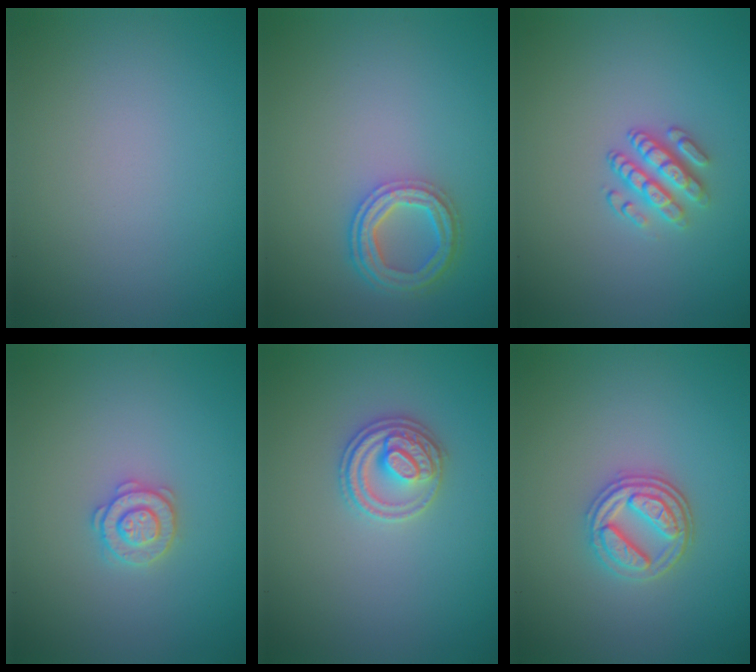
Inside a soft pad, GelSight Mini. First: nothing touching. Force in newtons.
{"total": 3.9, "press": 3.1, "slide": 2.4}
{"total": 2.9, "press": 2.5, "slide": 1.4}
{"total": 2.6, "press": 2.5, "slide": 0.5}
{"total": 2.8, "press": 2.7, "slide": 0.5}
{"total": 3.4, "press": 3.0, "slide": 1.7}